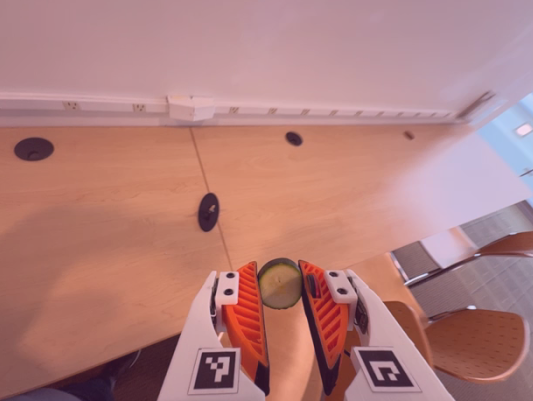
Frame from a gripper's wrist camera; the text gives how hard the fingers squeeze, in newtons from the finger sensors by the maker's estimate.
{"total": 8.5, "left": 8.6, "right": 8.3}